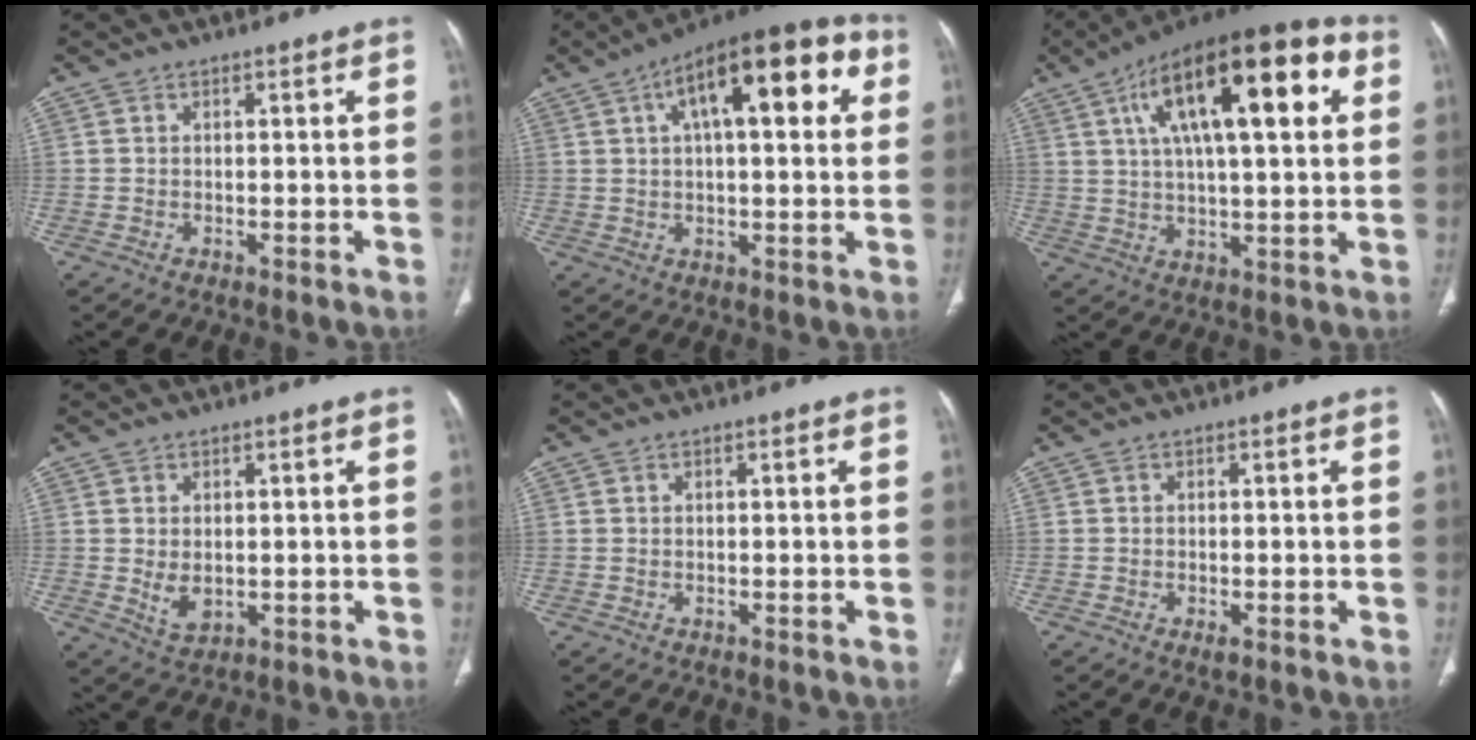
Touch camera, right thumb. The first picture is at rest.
{"total": 19.0, "force": [6.2, 7.6, 16.3], "torque": [-0.213, 0.029, 0.085]}
{"total": 24.0, "force": [8.2, 8.6, 20.8], "torque": [-0.315, 0.016, 0.122]}
{"total": 4.3, "force": [0.0, 2.9, 3.2], "torque": [-0.052, -0.011, 0.011]}
{"total": 0.0}
{"total": 1.2, "force": [-0.5, 0.6, 1.0], "torque": [-0.020, -0.003, -0.006]}